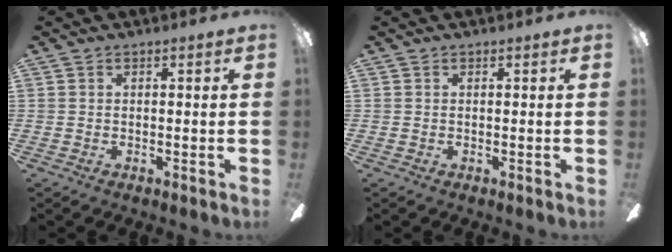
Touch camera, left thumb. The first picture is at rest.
{"total": 0.0}